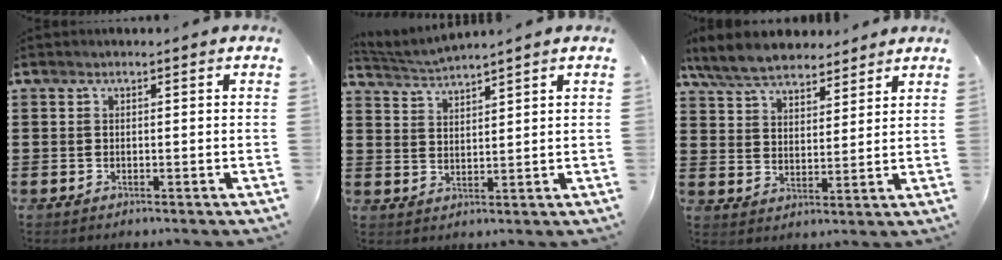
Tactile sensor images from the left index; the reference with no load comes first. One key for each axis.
{"total": 2.7, "fx": 2.6, "fy": -0.5, "fz": 0.2, "tx": -0.014, "ty": -0.011, "tz": 0.048}
{"total": 7.5, "fx": 6.7, "fy": 2.3, "fz": 2.5, "tx": -0.075, "ty": -0.013, "tz": 0.124}